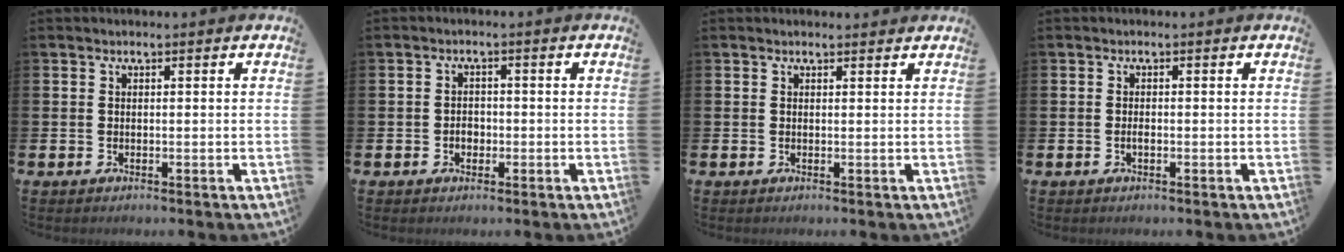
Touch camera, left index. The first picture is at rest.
{"total": 1.9, "force": [-0.5, 1.5, 1.0], "torque": [-0.009, 0.001, -0.015]}
{"total": 0.6, "force": [0.6, 0.2, 0.1], "torque": [0.006, -0.001, 0.009]}
{"total": 0.8, "force": [-0.2, 0.3, 0.7], "torque": [-0.017, 0.001, -0.004]}